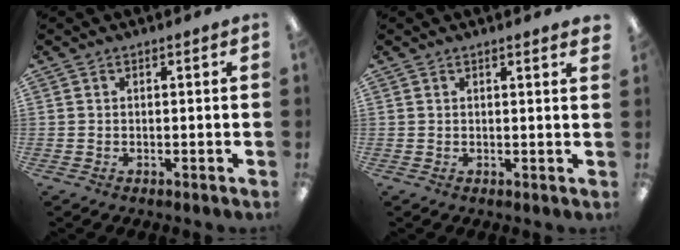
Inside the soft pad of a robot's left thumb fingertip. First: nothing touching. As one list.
[{"total": 1.1, "force": [1.0, -0.1, 0.5], "torque": [-0.001, -0.005, 0.015]}]